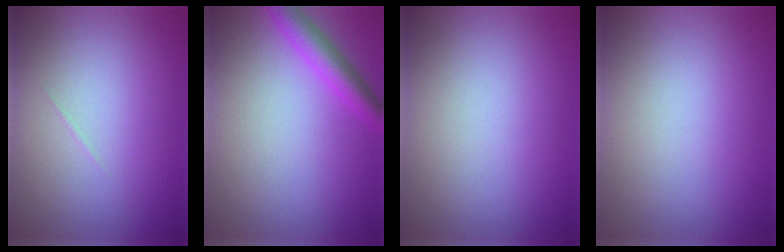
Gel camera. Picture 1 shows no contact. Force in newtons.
{"total": 3.0, "press": 3.0, "slide": 0.1}
{"total": 0.0}
{"total": 0.0}